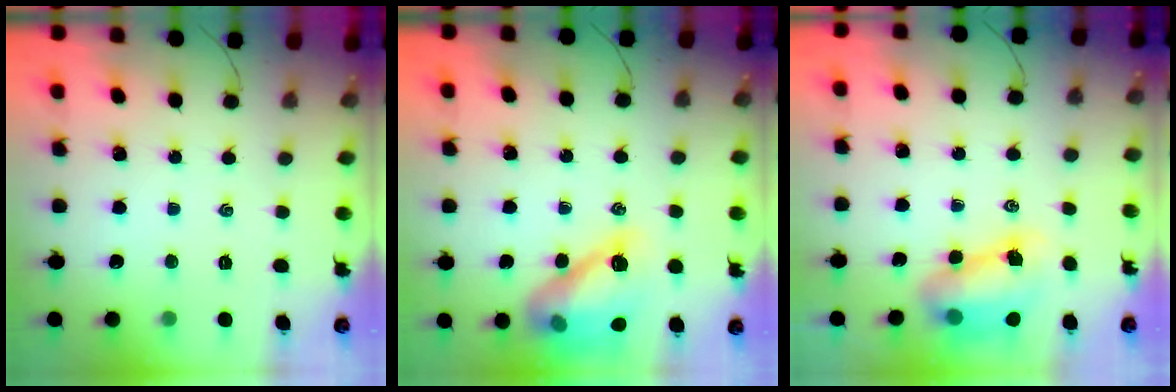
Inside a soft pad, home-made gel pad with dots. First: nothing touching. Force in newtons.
{"total": 14.2, "press": 13.9, "slide": 3.3}
{"total": 8.0, "press": 7.8, "slide": 1.7}